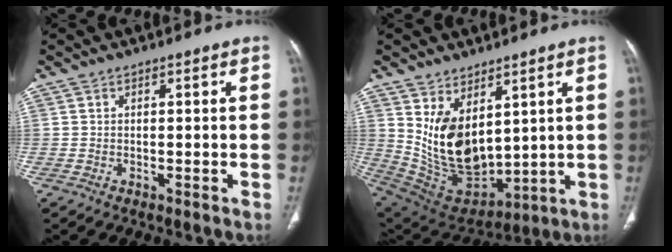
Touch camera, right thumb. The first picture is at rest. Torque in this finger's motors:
{"motor_torque": [-1.11, 1.80, 1.42, 0.10, 0.14]}